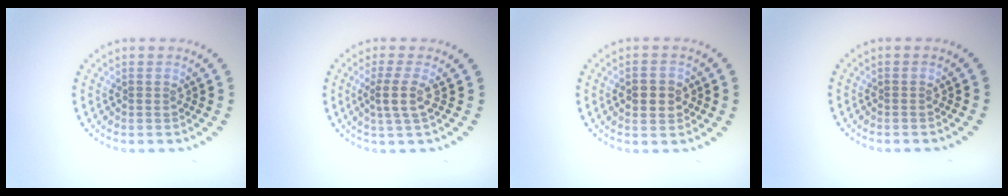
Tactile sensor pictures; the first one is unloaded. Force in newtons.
{"total": 2.5, "press": 1.9, "slide": 1.6}
{"total": 2.6, "press": 2.6, "slide": 0.1}
{"total": 0.0}